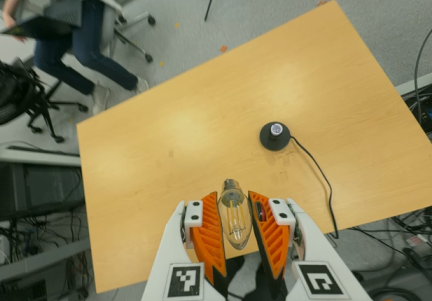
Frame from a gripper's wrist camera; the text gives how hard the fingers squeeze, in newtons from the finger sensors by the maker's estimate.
{"total": 8.2, "left": 7.0, "right": 9.4}